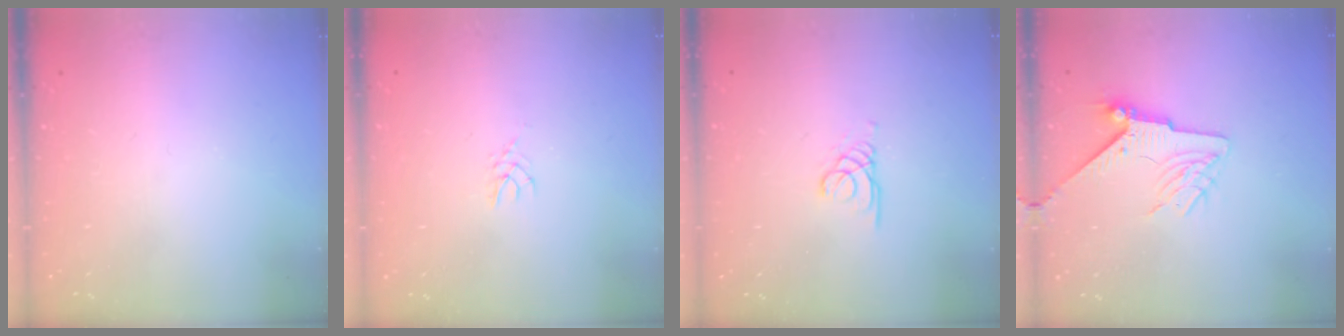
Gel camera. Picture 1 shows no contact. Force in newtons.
{"total": 2.5, "press": 2.4, "slide": 0.4}
{"total": 1.7, "press": 1.7, "slide": 0.1}
{"total": 7.3, "press": 7.2, "slide": 1.1}